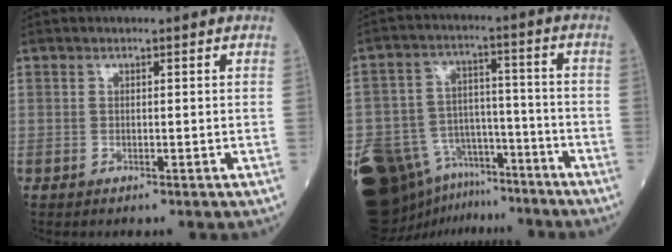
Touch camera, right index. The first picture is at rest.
{"total": 18.8, "force": [-13.7, 10.6, 7.4], "torque": [-0.160, 0.034, -0.212]}